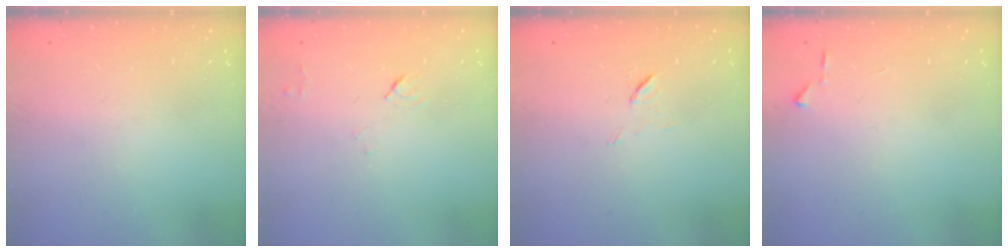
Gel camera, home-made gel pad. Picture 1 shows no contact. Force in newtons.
{"total": 4.6, "press": 4.5, "slide": 0.6}
{"total": 6.6, "press": 6.3, "slide": 2.0}
{"total": 4.1, "press": 4.0, "slide": 0.5}